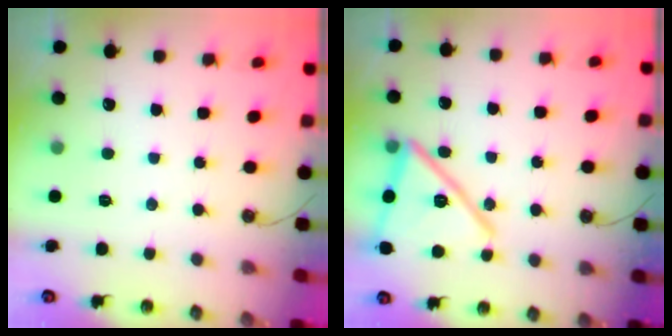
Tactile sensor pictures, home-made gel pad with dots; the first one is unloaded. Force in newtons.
{"total": 20.3, "press": 20.2, "slide": 2.3}